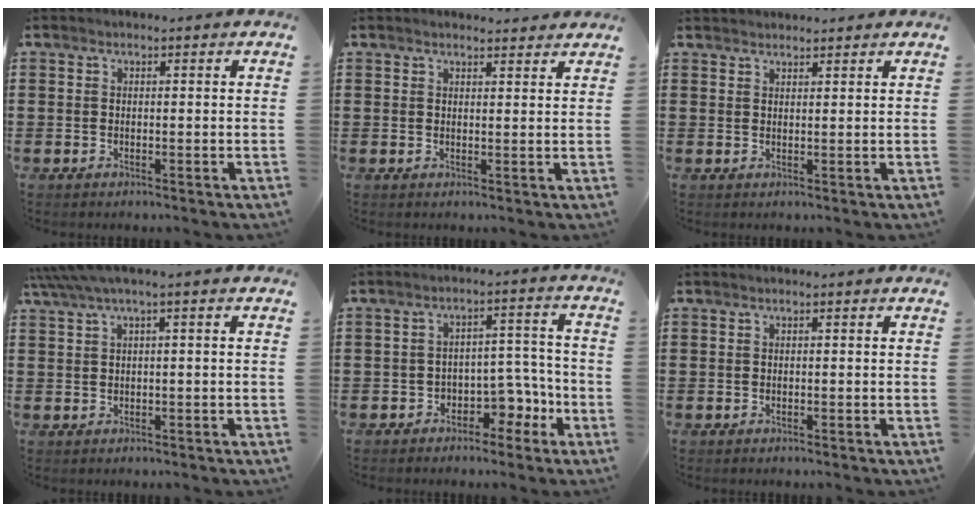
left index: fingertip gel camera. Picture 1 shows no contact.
{"total": 1.5, "force": [1.5, 0.1, 0.2], "torque": [-0.008, 0.001, 0.030]}
{"total": 1.5, "force": [1.5, 0.2, 0.0], "torque": [-0.004, 0.001, 0.029]}
{"total": 2.4, "force": [0.1, 0.1, 2.4], "torque": [-0.050, -0.007, -0.003]}
{"total": 5.2, "force": [-3.2, 3.3, 2.4], "torque": [-0.048, 0.014, -0.062]}
{"total": 0.0}